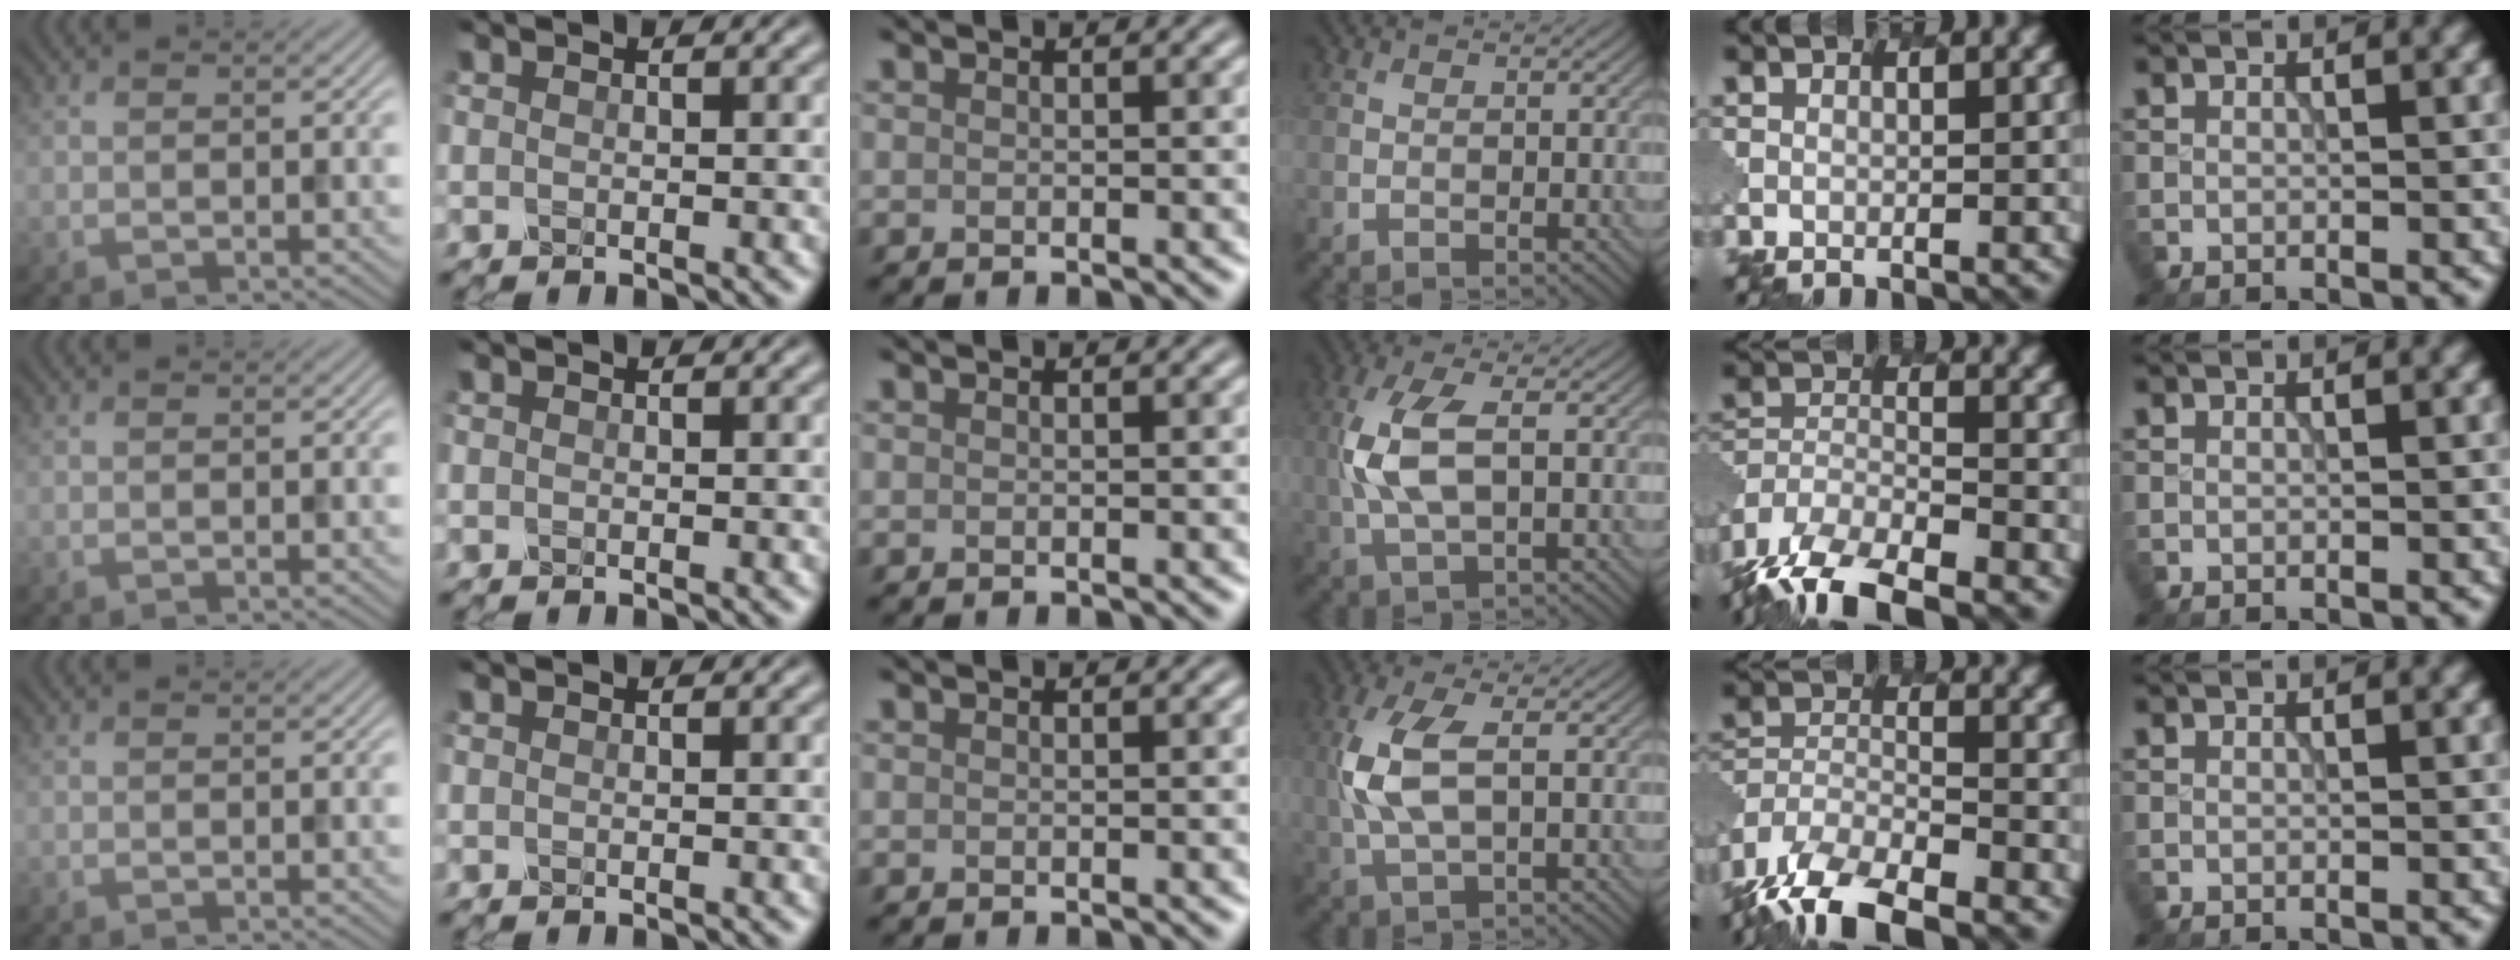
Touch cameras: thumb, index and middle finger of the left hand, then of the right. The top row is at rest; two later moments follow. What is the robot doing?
{"motion": "extract", "object": "pen bag"}